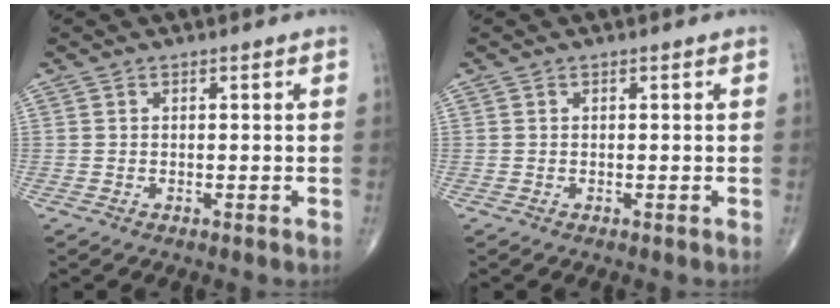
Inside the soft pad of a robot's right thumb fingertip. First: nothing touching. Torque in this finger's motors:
{"motor_torque": [0.00, 0.00, 0.01, 0.01, 0.00]}